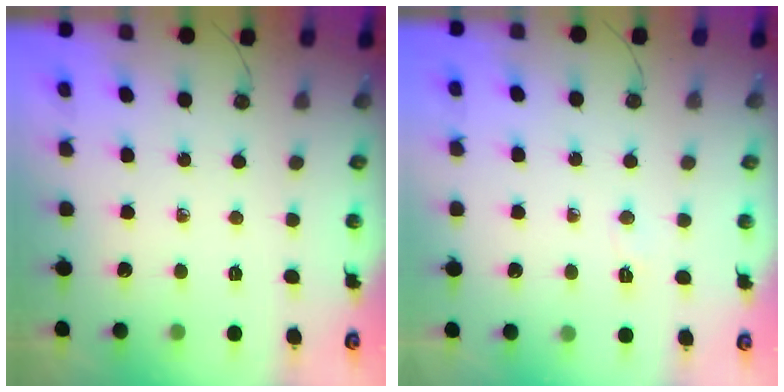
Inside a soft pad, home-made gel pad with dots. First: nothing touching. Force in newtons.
{"total": 4.2, "press": 3.9, "slide": 1.5}